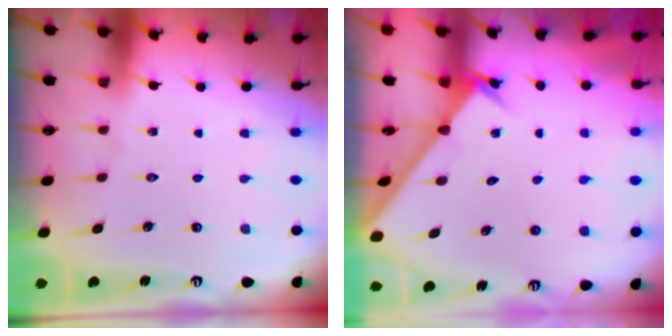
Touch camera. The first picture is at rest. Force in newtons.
{"total": 1.9, "press": 1.9, "slide": 0.2}